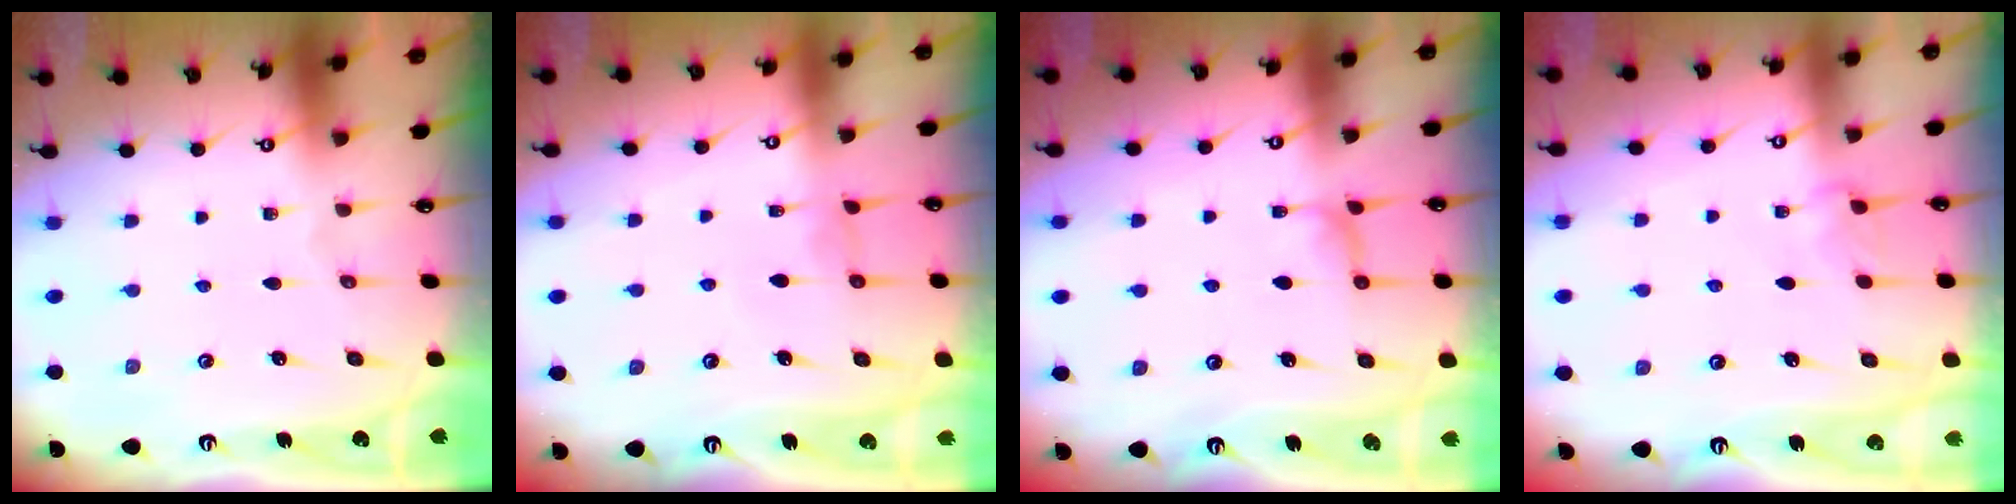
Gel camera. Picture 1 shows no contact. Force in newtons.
{"total": 0.6, "press": 0.4, "slide": 0.5}
{"total": 1.7, "press": 1.5, "slide": 0.8}
{"total": 2.5, "press": 2.5, "slide": 0.5}